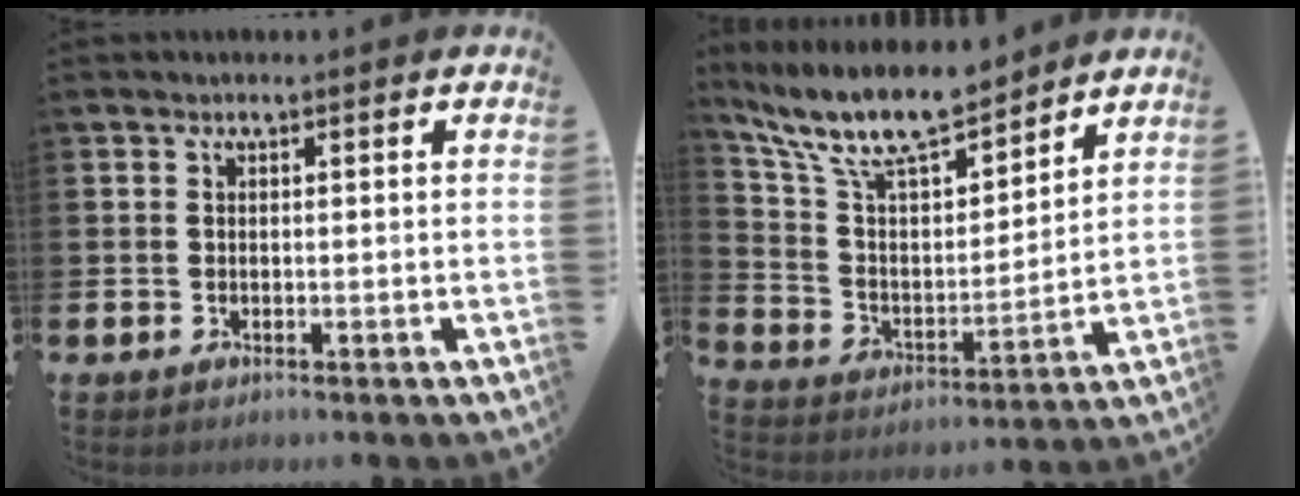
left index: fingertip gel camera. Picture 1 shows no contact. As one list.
[{"total": 11.6, "force": [10.0, 2.9, 5.1], "torque": [-0.130, -0.058, 0.176]}]